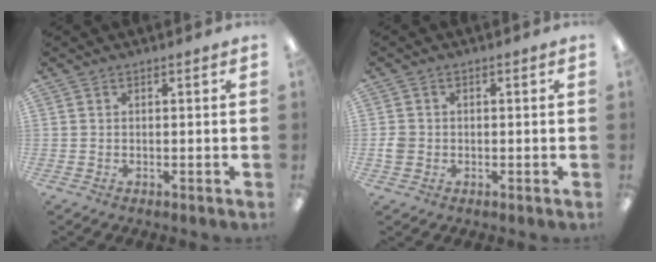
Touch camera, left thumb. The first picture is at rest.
{"total": 2.4, "force": [-0.5, 2.2, 1.0], "torque": [-0.016, 0.003, -0.009]}